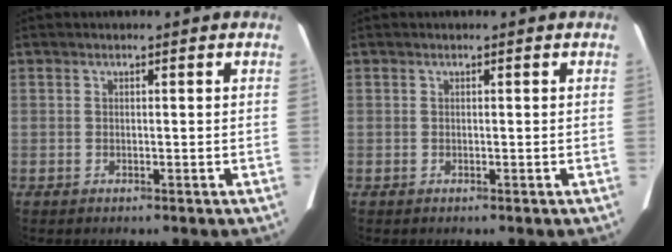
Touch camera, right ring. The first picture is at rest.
{"total": 0.0}